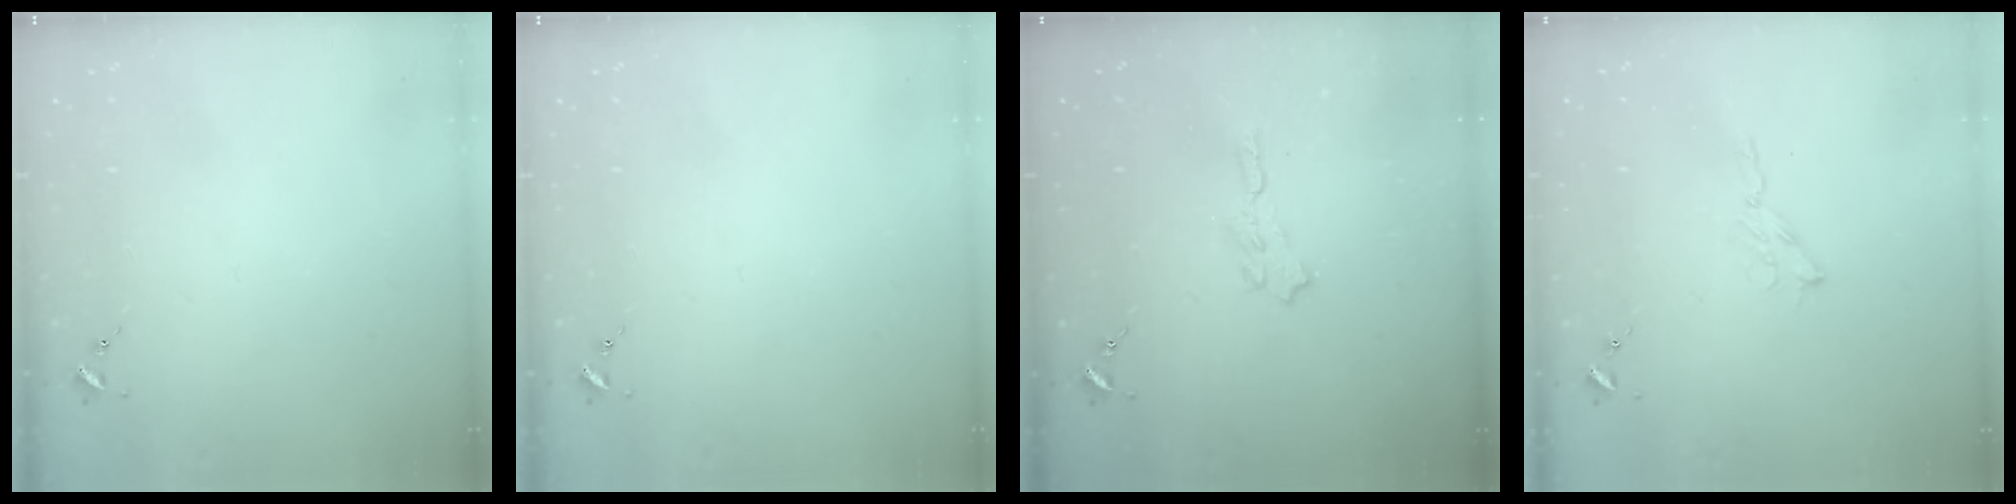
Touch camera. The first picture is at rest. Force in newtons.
{"total": 0.0}
{"total": 5.5, "press": 5.5, "slide": 0.6}
{"total": 2.9, "press": 2.9, "slide": 0.3}